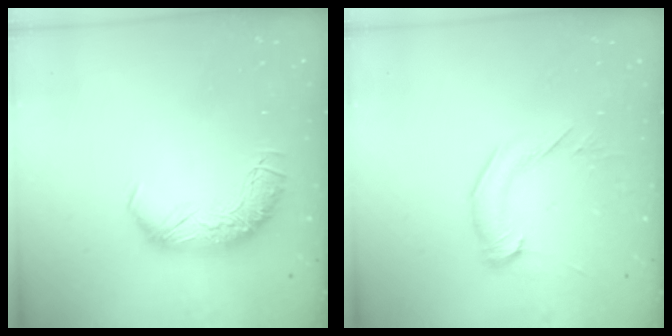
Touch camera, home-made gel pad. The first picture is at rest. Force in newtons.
{"total": 2.1, "press": 2.1, "slide": 0.5}